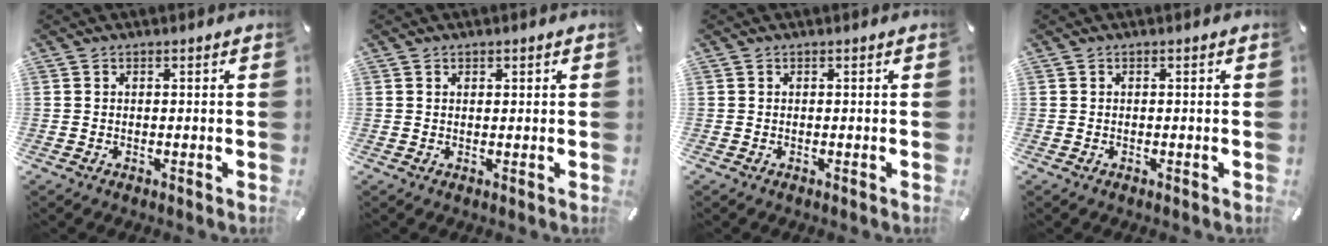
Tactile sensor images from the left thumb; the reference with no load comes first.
{"total": 0.8, "force": [0.4, 0.5, 0.4], "torque": [-0.007, 0.002, 0.008]}
{"total": 0.0}
{"total": 0.0}